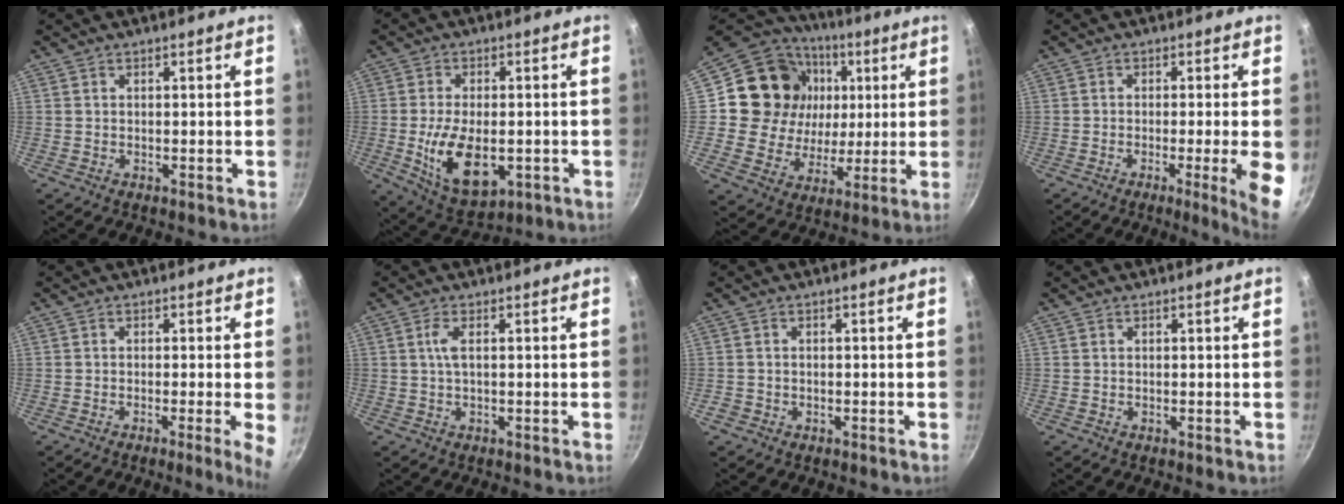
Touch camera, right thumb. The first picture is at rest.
{"total": 13.0, "force": [-2.5, 7.1, 10.6], "torque": [-0.179, -0.005, -0.029]}
{"total": 20.0, "force": [4.2, 17.4, 9.0], "torque": [-0.148, 0.001, 0.071]}
{"total": 8.0, "force": [-2.1, 0.3, 7.7], "torque": [-0.099, 0.001, -0.029]}
{"total": 4.4, "force": [-0.9, 0.0, 4.3], "torque": [-0.054, -0.005, -0.017]}
{"total": 2.4, "force": [0.3, 0.5, 2.3], "torque": [-0.054, 0.003, 0.006]}
{"total": 1.2, "force": [-0.6, 0.9, 0.4], "torque": [-0.009, 0.003, -0.008]}
{"total": 0.0}